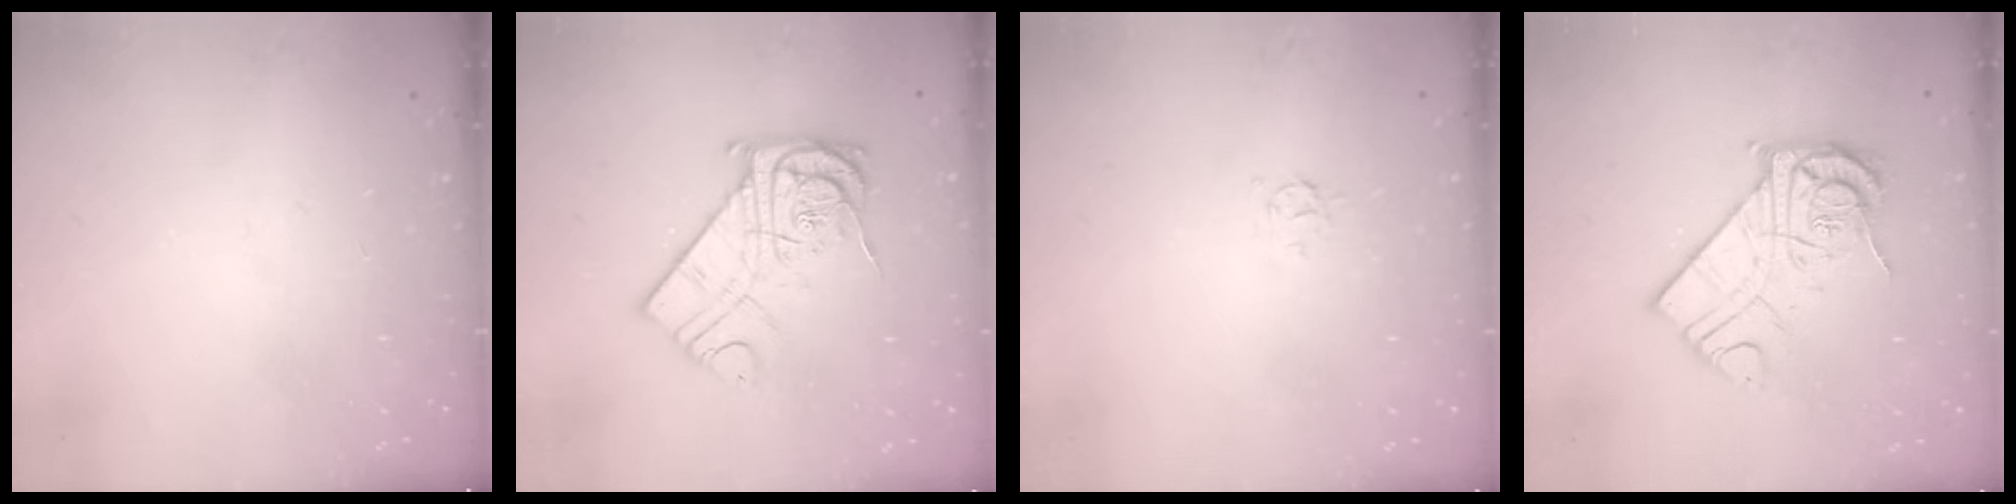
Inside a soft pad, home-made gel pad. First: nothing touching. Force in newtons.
{"total": 18.9, "press": 18.8, "slide": 1.8}
{"total": 3.6, "press": 3.6, "slide": 0.3}
{"total": 15.6, "press": 15.5, "slide": 1.7}